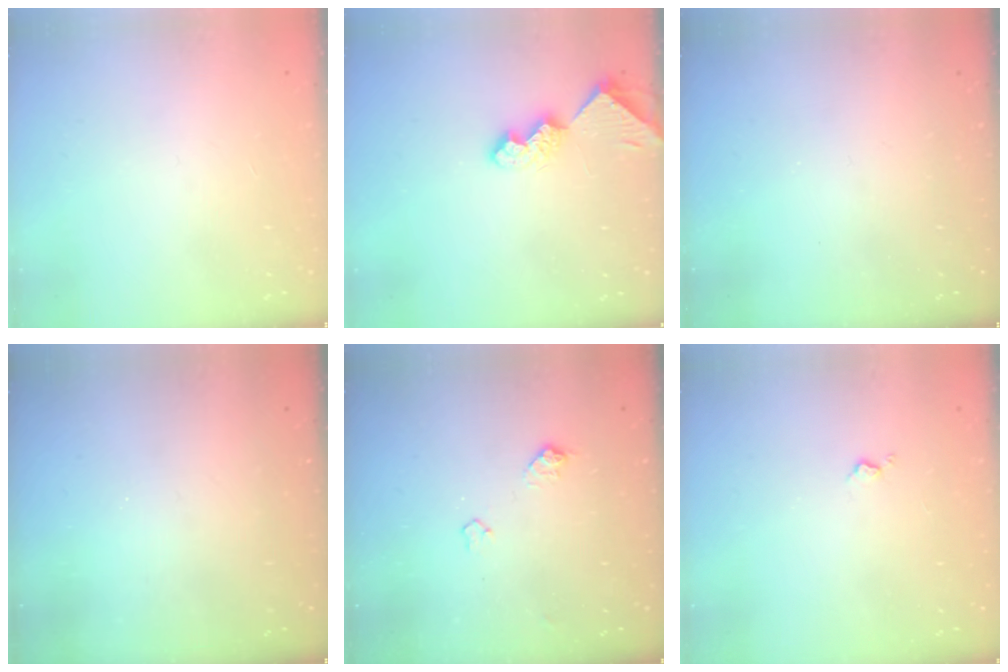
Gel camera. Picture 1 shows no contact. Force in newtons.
{"total": 8.3, "press": 8.3, "slide": 1.1}
{"total": 0.0}
{"total": 0.0}
{"total": 6.6, "press": 6.5, "slide": 0.9}
{"total": 2.6, "press": 2.6, "slide": 0.4}